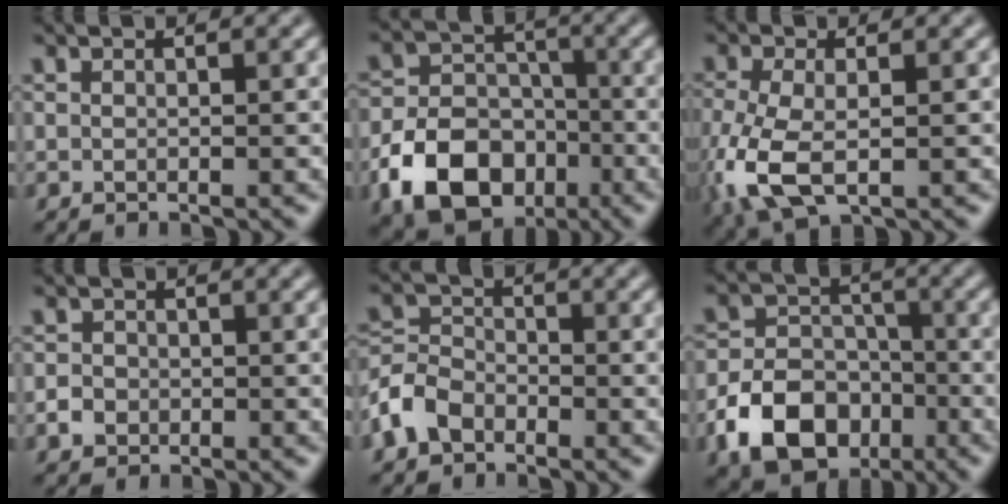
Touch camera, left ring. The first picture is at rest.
{"total": 9.6, "force": [-4.3, 6.8, 5.2], "torque": [-0.091, -0.007, -0.085]}
{"total": 6.8, "force": [-1.9, 3.7, 5.4], "torque": [-0.141, -0.017, -0.040]}
{"total": 1.5, "force": [-0.5, 1.3, 0.4], "torque": [0.000, 0.000, -0.012]}
{"total": 4.0, "force": [-2.3, 2.7, 1.7], "torque": [-0.038, 0.005, -0.057]}
{"total": 8.3, "force": [-3.8, 6.0, 4.4], "torque": [-0.079, -0.007, -0.075]}